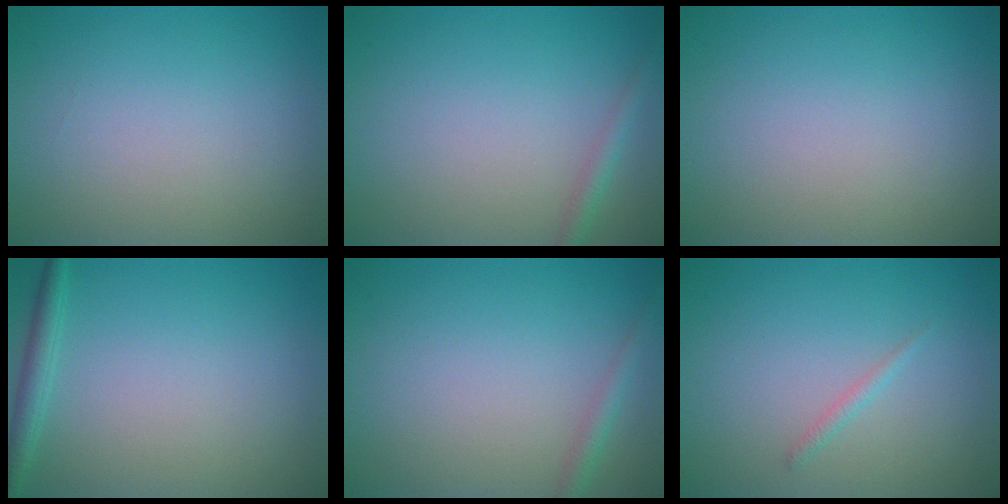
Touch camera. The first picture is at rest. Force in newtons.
{"total": 1.4, "press": 1.4, "slide": 0.1}
{"total": 0.0}
{"total": 1.8, "press": 1.8, "slide": 0.1}
{"total": 1.4, "press": 1.4, "slide": 0.1}
{"total": 0.7, "press": 0.7, "slide": 0.0}